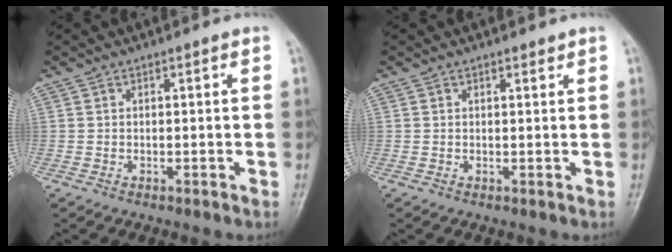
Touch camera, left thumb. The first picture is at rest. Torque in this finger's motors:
{"motor_torque": [-0.11, -0.04, -0.02, -0.06, 0.02]}